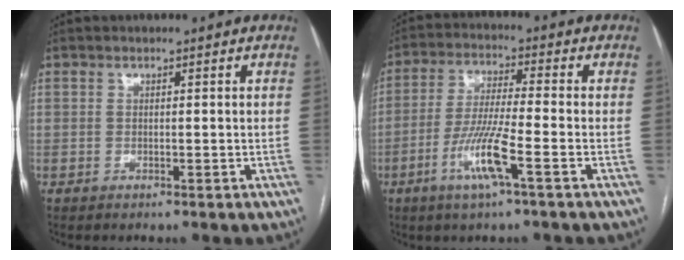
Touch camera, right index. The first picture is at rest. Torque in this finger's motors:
{"motor_torque": [1.20, -0.62, 0.36, 0.19]}